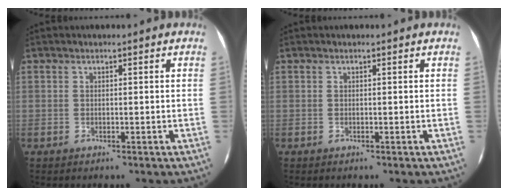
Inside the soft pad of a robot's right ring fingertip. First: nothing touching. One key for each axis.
{"total": 0.0}